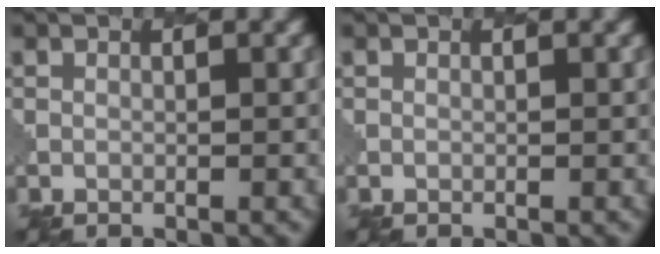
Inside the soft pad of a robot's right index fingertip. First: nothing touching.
{"total": 0.0}